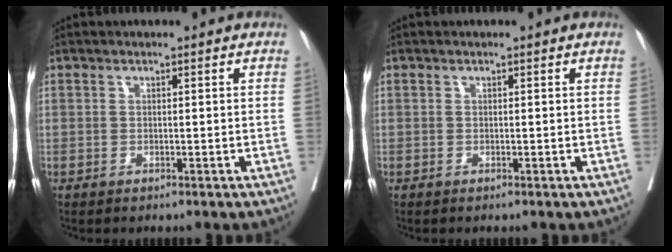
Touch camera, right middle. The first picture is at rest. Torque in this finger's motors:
{"motor_torque": [0.18, -0.08, -0.64, -0.21]}